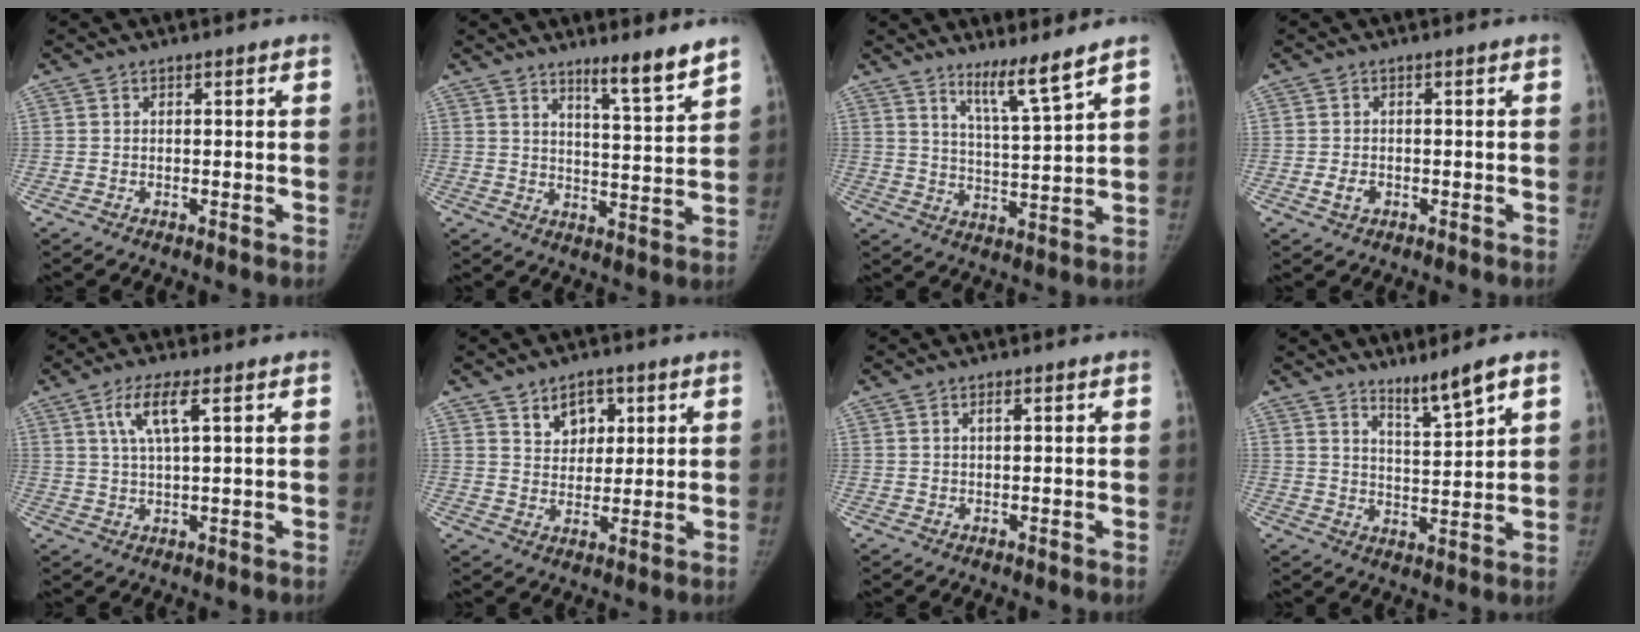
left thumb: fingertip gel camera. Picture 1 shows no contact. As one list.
[{"total": 7.9, "force": [6.2, 0.1, 4.8], "torque": [-0.066, -0.057, 0.098]}, {"total": 7.6, "force": [5.8, -0.6, 4.9], "torque": [-0.081, -0.058, 0.107]}, {"total": 2.1, "force": [-0.7, 1.5, 1.2], "torque": [-0.022, 0.005, -0.010]}, {"total": 5.9, "force": [2.5, 1.0, 5.3], "torque": [-0.116, -0.001, 0.051]}, {"total": 6.5, "force": [3.3, 4.6, 3.3], "torque": [-0.018, -0.018, 0.055]}, {"total": 0.8, "force": [0.4, 0.2, 0.7], "torque": [-0.015, 0.004, 0.006]}, {"total": 6.2, "force": [4.7, -0.1, 4.0], "torque": [-0.066, -0.045, 0.090]}]